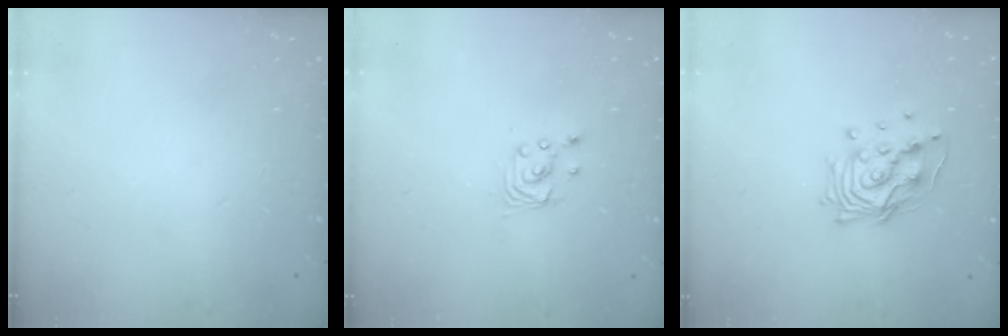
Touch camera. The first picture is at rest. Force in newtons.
{"total": 2.8, "press": 2.8, "slide": 0.1}
{"total": 12.9, "press": 12.8, "slide": 1.1}